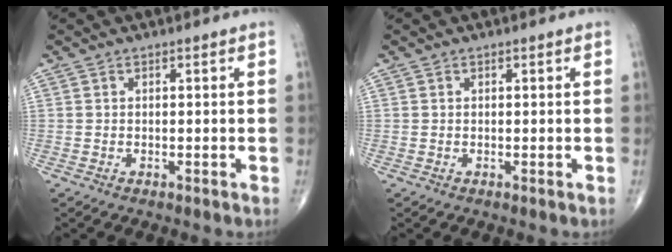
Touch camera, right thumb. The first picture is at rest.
{"total": 0.0}